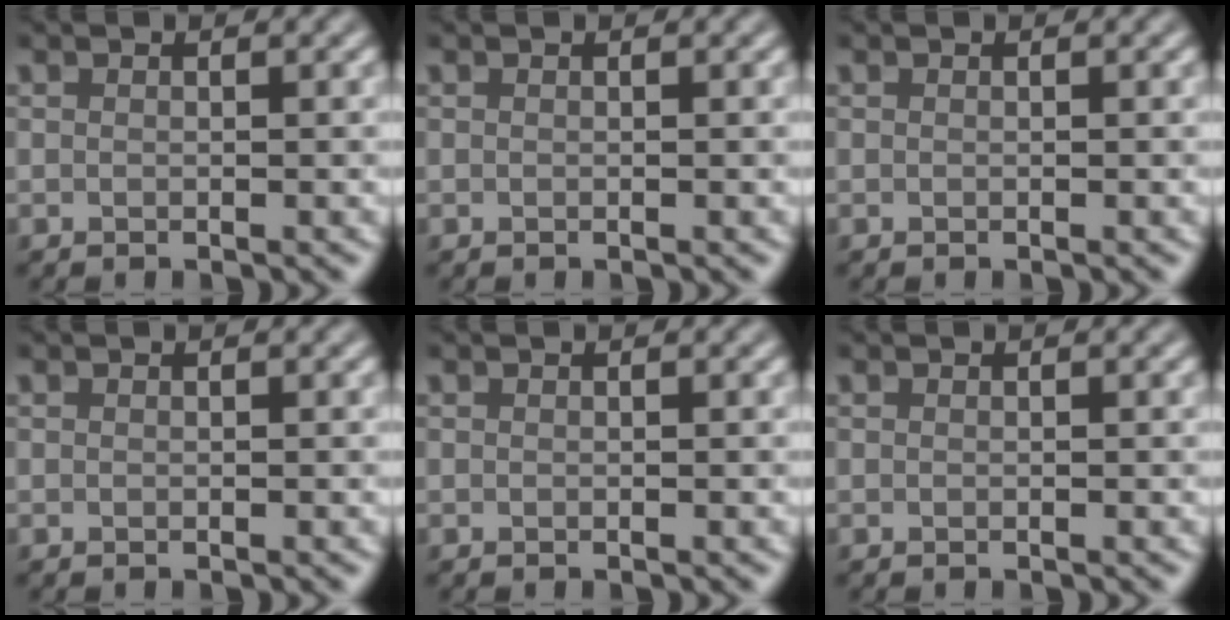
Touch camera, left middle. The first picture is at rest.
{"total": 0.0}
{"total": 0.0}
{"total": 0.0}
{"total": 0.0}
{"total": 0.0}